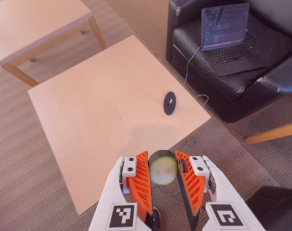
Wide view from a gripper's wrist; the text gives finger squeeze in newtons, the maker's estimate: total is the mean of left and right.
{"total": 11.9, "left": 11.9, "right": 11.9}